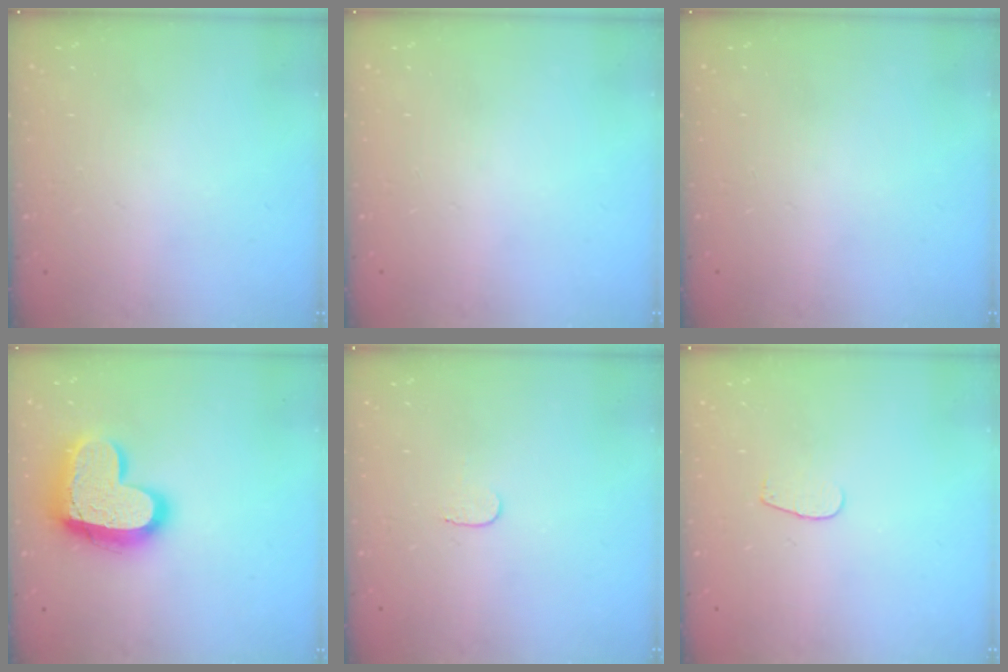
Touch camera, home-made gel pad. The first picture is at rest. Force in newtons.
{"total": 0.0}
{"total": 0.0}
{"total": 18.4, "press": 18.3, "slide": 1.7}
{"total": 3.2, "press": 3.2, "slide": 0.3}
{"total": 2.6, "press": 2.5, "slide": 0.3}